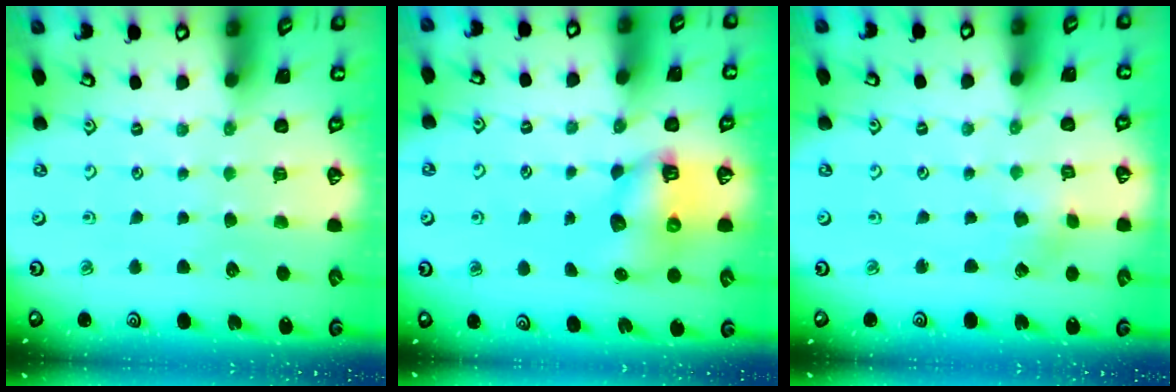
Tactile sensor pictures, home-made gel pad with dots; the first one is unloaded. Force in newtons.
{"total": 8.9, "press": 8.8, "slide": 1.1}
{"total": 1.5, "press": 1.5, "slide": 0.2}